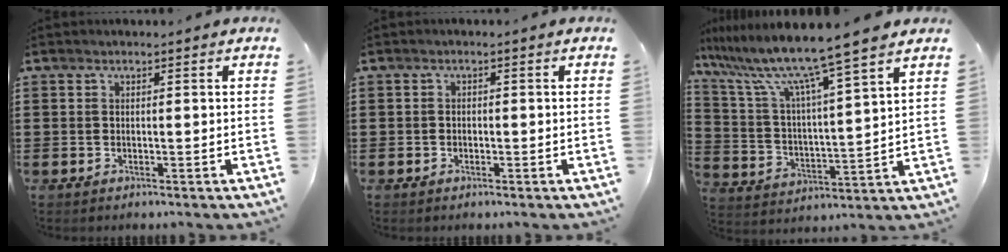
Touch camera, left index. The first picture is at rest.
{"total": 0.9, "force": [-0.5, 0.7, 0.2], "torque": [-0.008, 0.000, -0.011]}
{"total": 10.4, "force": [8.8, -0.8, 5.3], "torque": [-0.141, -0.058, 0.143]}